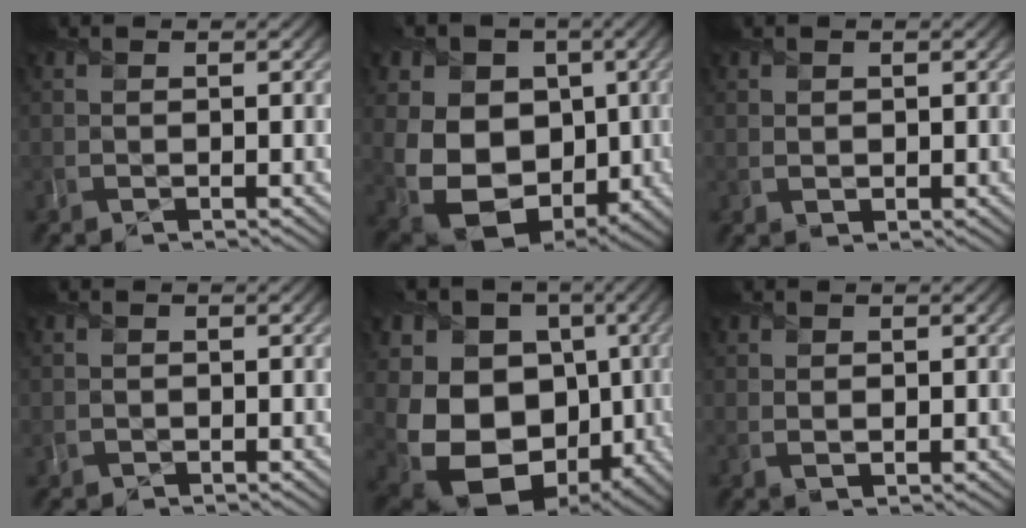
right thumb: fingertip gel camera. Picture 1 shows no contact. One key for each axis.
{"total": 17.5, "fx": 0.5, "fy": 14.3, "fz": 10.0, "tx": -0.220, "ty": -0.005, "tz": 0.012}
{"total": 1.1, "fx": 0.4, "fy": 1.0, "fz": 0.4, "tx": -0.011, "ty": -0.004, "tz": 0.011}
{"total": 0.8, "fx": -0.1, "fy": 0.8, "fz": 0.2, "tx": -0.006, "ty": -0.006, "tz": -0.003}
{"total": 19.7, "fx": -2.5, "fy": 16.2, "fz": 10.9, "tx": -0.205, "ty": -0.039, "tz": -0.023}
{"total": 1.3, "fx": 0.6, "fy": 0.9, "fz": 0.7, "tx": -0.016, "ty": -0.004, "tz": 0.015}